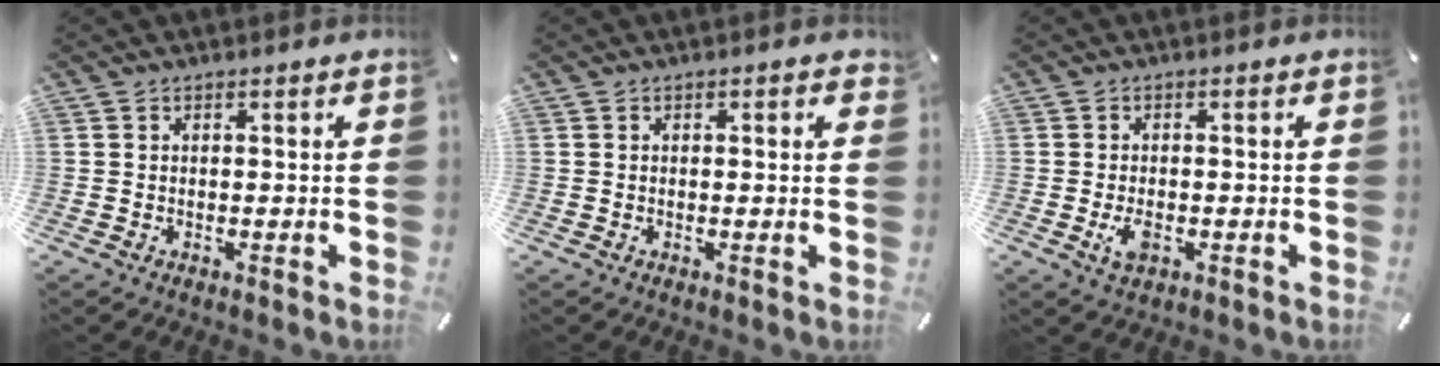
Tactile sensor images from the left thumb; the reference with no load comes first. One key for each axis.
{"total": 0.7, "fx": 0.1, "fy": 0.5, "fz": 0.5, "tx": -0.002, "ty": 0.001, "tz": 0.000}
{"total": 3.5, "fx": -1.1, "fy": 2.0, "fz": 2.7, "tx": -0.067, "ty": -0.003, "tz": -0.022}